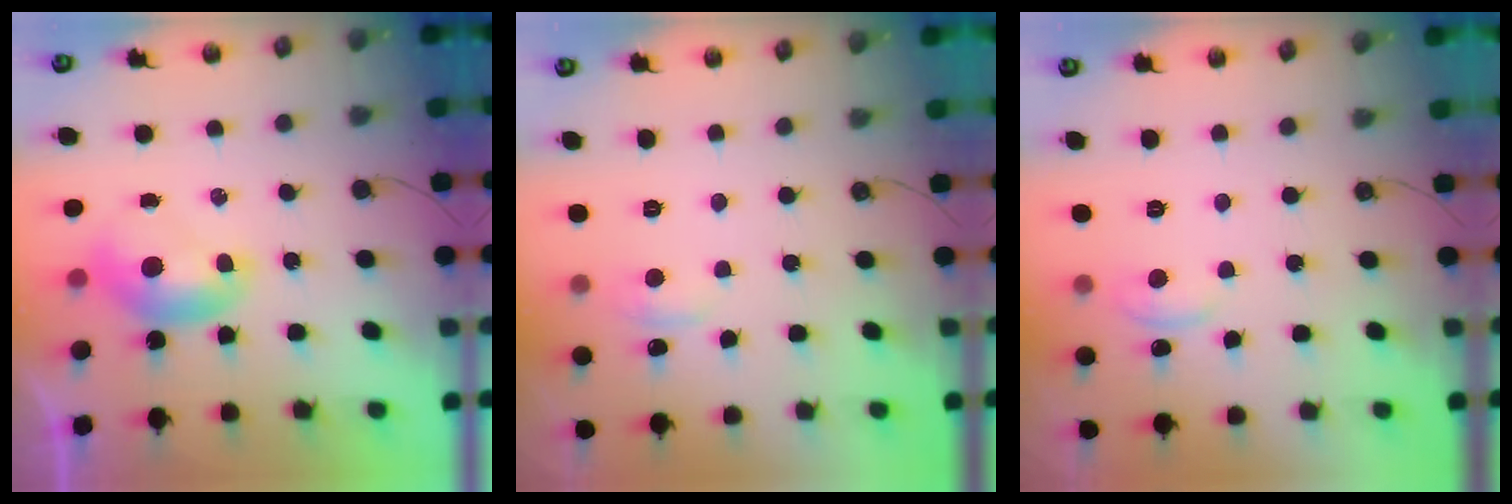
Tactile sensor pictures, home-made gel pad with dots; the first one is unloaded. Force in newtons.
{"total": 2.1, "press": 2.0, "slide": 0.6}
{"total": 2.1, "press": 2.1, "slide": 0.2}